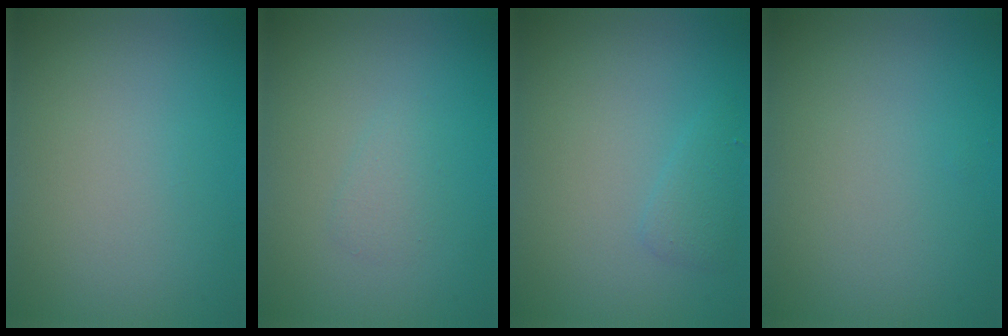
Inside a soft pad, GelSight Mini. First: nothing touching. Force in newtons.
{"total": 1.0, "press": 1.0, "slide": 0.1}
{"total": 1.4, "press": 1.4, "slide": 0.1}
{"total": 0.0}